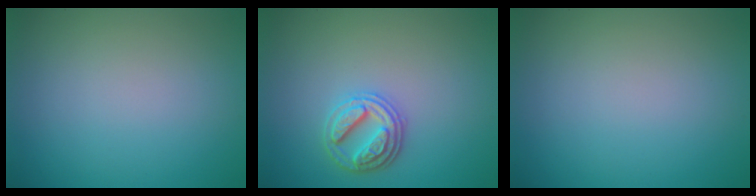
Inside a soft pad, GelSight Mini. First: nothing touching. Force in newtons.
{"total": 2.9, "press": 2.8, "slide": 0.8}
{"total": 0.0}